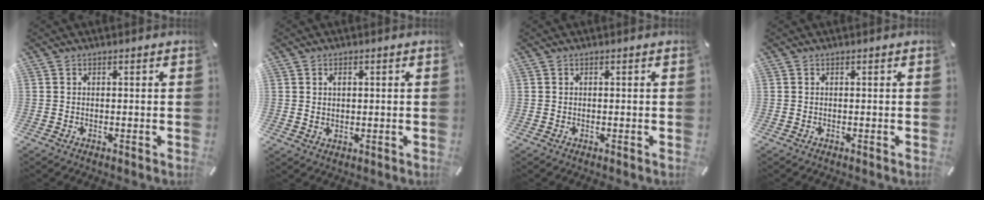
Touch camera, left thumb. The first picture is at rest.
{"total": 1.7, "force": [0.6, 1.2, 1.1], "torque": [-0.025, 0.003, 0.011]}
{"total": 0.0}
{"total": 0.0}